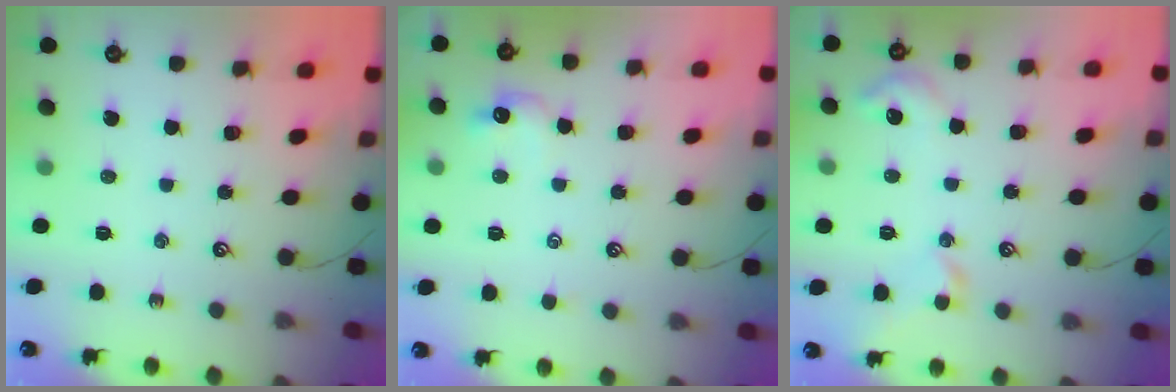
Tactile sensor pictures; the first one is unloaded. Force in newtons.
{"total": 2.2, "press": 2.1, "slide": 0.7}
{"total": 5.0, "press": 5.0, "slide": 0.7}